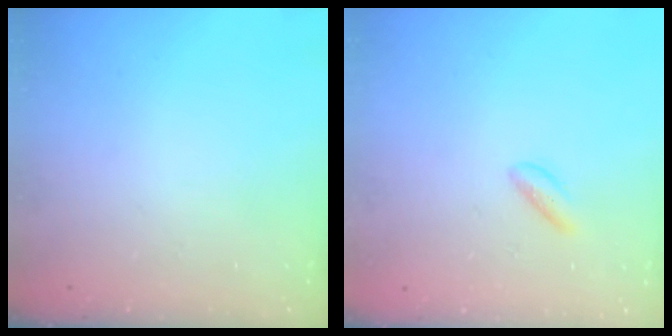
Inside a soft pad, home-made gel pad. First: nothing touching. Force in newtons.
{"total": 1.6, "press": 1.5, "slide": 0.5}